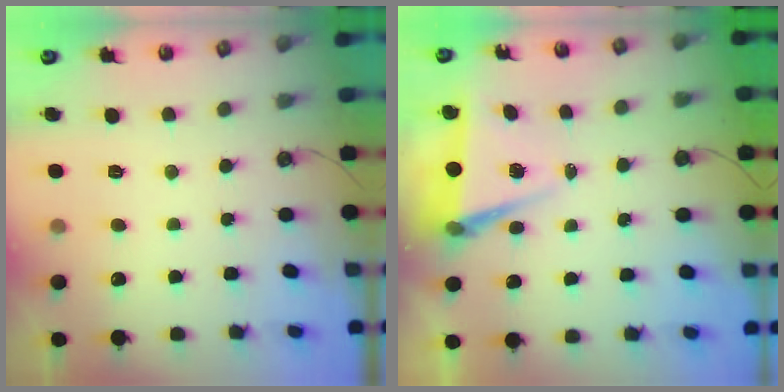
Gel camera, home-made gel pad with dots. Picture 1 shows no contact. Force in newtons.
{"total": 6.7, "press": 5.3, "slide": 4.2}